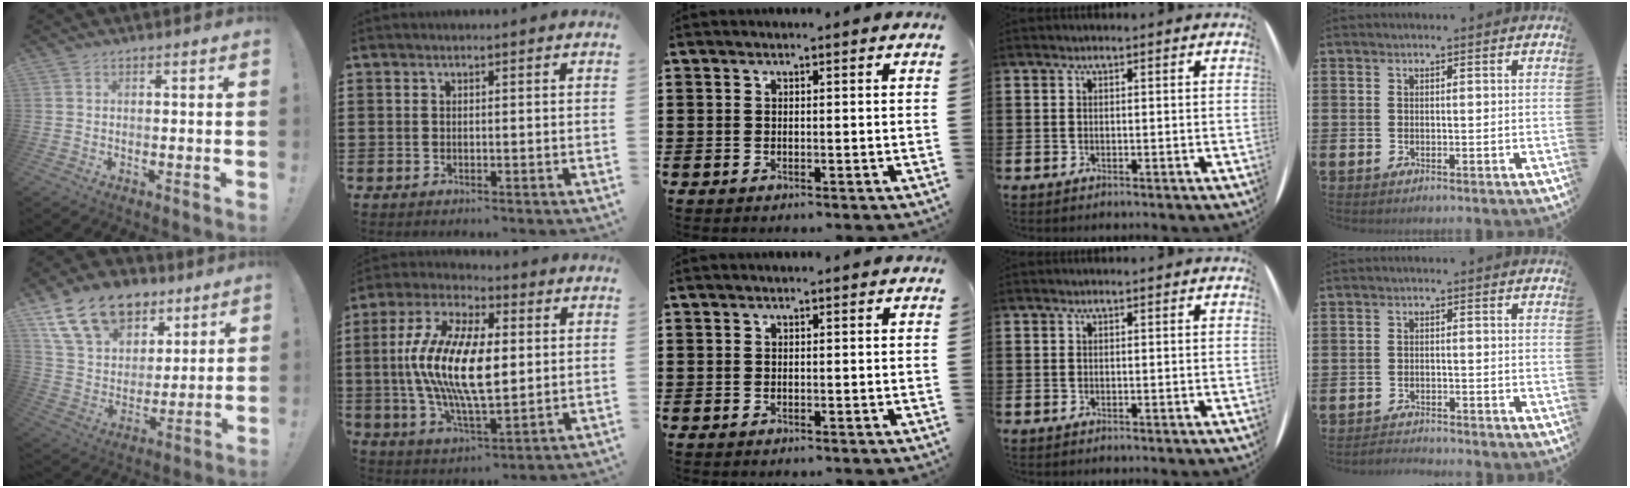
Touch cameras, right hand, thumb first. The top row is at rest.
{"thumb": {"total": 19.1, "force": [11.3, 12.5, 8.9], "torque": [-0.148, -0.058, 0.220]}, "index": {"total": 14.6, "force": [0.4, 6.2, 13.2], "torque": [-0.289, -0.006, 0.003]}, "little": {"total": 1.8, "force": [-1.7, -0.1, -0.2], "torque": [-0.002, 0.004, -0.038]}}